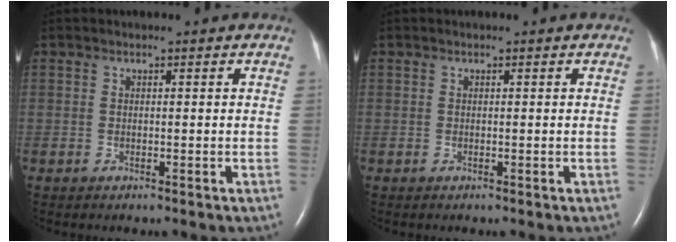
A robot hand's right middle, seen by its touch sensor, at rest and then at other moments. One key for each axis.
{"total": 0.0}